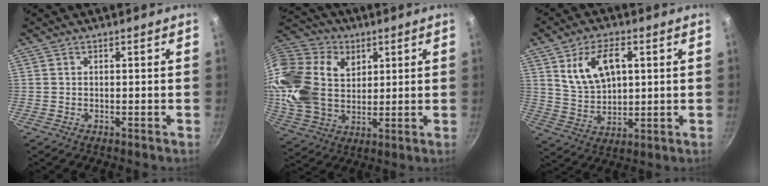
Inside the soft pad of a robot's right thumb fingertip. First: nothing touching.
{"total": 22.9, "force": [6.5, 16.9, 14.0], "torque": [-0.274, 0.003, 0.122]}
{"total": 11.2, "force": [3.7, 6.4, 8.4], "torque": [-0.131, -0.011, 0.077]}